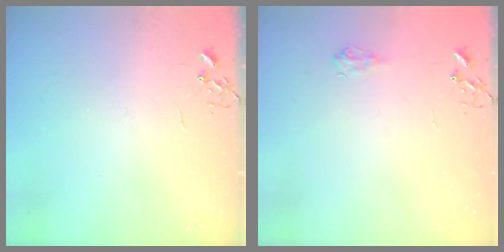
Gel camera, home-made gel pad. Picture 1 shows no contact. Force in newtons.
{"total": 6.2, "press": 6.1, "slide": 0.8}